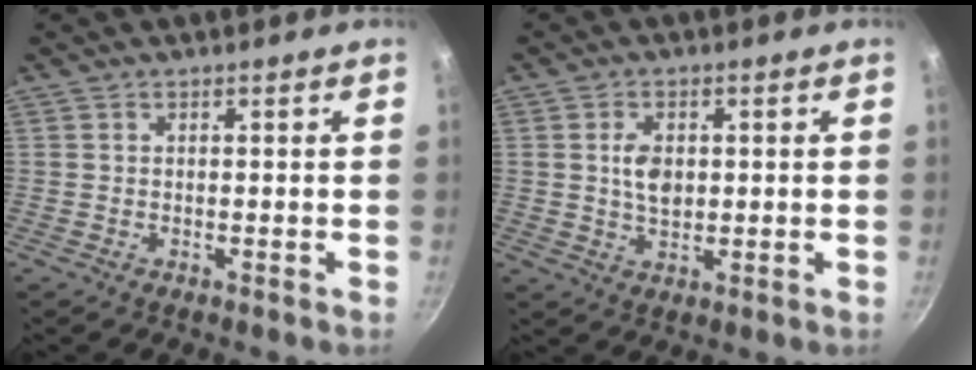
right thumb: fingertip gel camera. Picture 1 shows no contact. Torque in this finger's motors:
{"motor_torque": [0.46, 0.30, 0.23, 0.36, 0.05]}